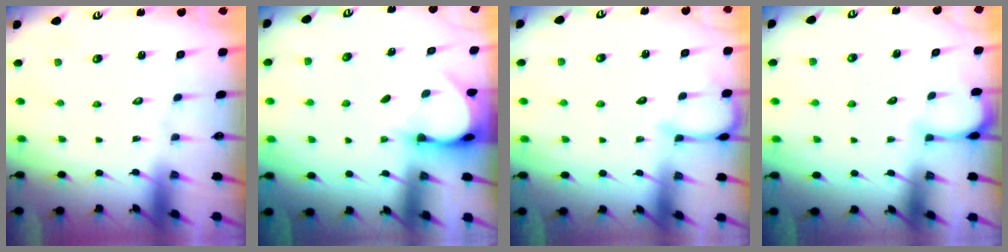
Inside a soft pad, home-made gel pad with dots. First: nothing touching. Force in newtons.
{"total": 3.9, "press": 3.9, "slide": 0.3}
{"total": 6.7, "press": 6.6, "slide": 0.6}
{"total": 2.8, "press": 2.8, "slide": 0.1}